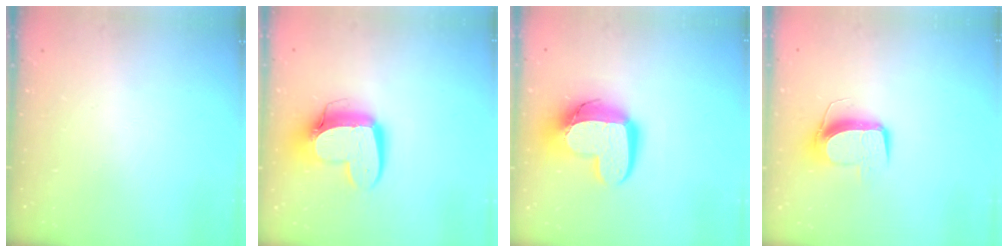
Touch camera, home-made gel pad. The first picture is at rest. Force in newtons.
{"total": 14.4, "press": 14.3, "slide": 1.3}
{"total": 15.1, "press": 15.0, "slide": 1.4}
{"total": 10.5, "press": 10.5, "slide": 0.8}